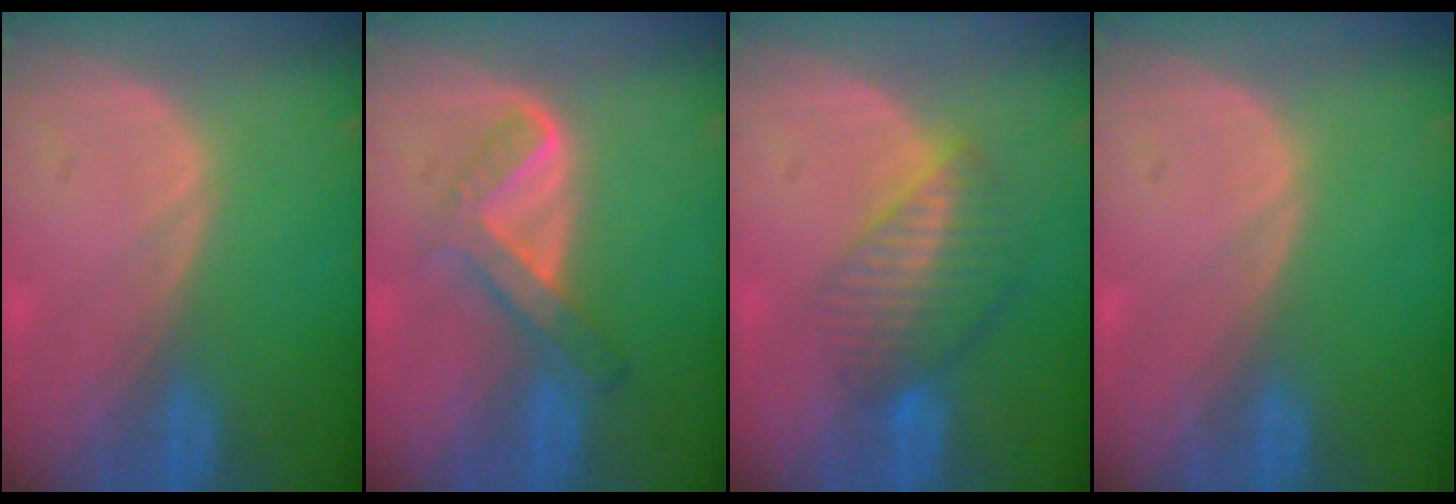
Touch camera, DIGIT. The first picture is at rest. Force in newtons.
{"total": 5.4, "press": 5.0, "slide": 2.0}
{"total": 7.0, "press": 6.1, "slide": 3.5}
{"total": 0.0}